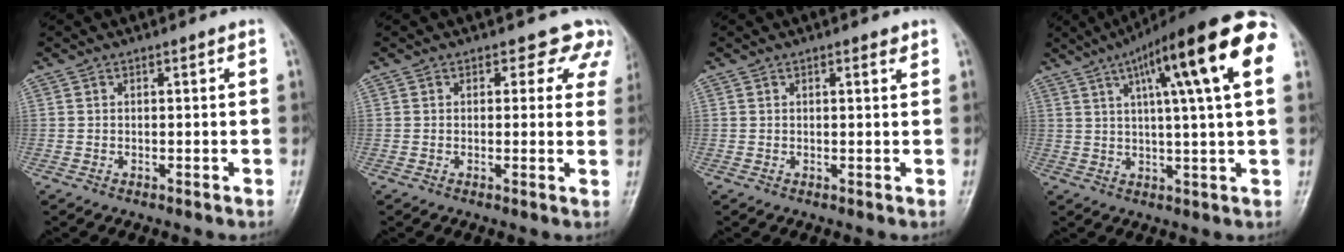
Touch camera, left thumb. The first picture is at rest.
{"total": 5.7, "force": [4.3, 3.5, 1.4], "torque": [0.029, -0.016, 0.025]}
{"total": 1.4, "force": [0.9, 0.4, 1.1], "torque": [-0.013, -0.003, 0.010]}
{"total": 20.7, "force": [7.8, 3.6, 18.8], "torque": [-0.272, 0.012, 0.104]}